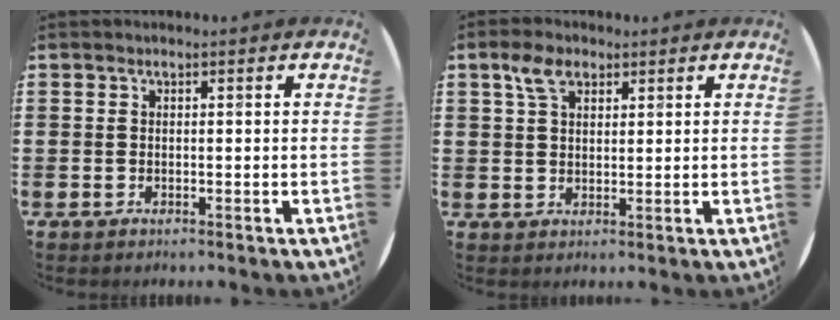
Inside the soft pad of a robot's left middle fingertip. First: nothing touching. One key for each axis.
{"total": 4.1, "fx": 2.5, "fy": 2.3, "fz": 2.3, "tx": -0.044, "ty": 0.005, "tz": 0.044}